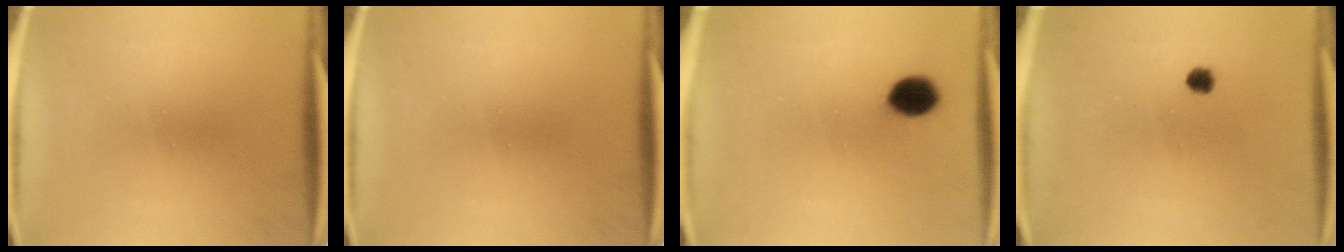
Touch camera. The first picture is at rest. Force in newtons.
{"total": 0.0}
{"total": 6.0}
{"total": 1.7}